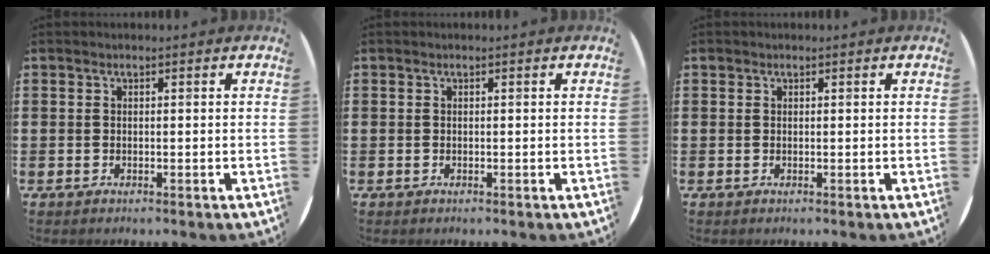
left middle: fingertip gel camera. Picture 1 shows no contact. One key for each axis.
{"total": 0.0}
{"total": 0.0}